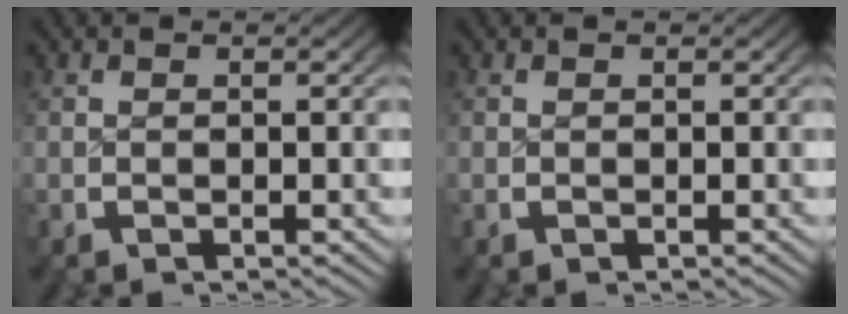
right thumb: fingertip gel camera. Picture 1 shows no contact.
{"total": 0.0}